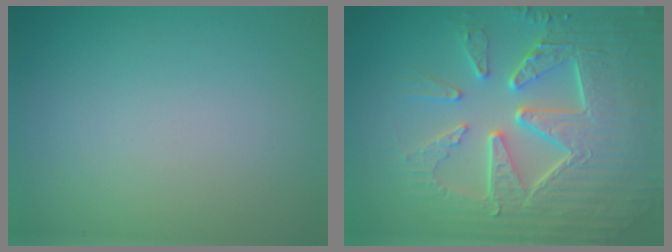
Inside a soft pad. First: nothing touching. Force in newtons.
{"total": 10.0, "press": 6.8, "slide": 7.3}